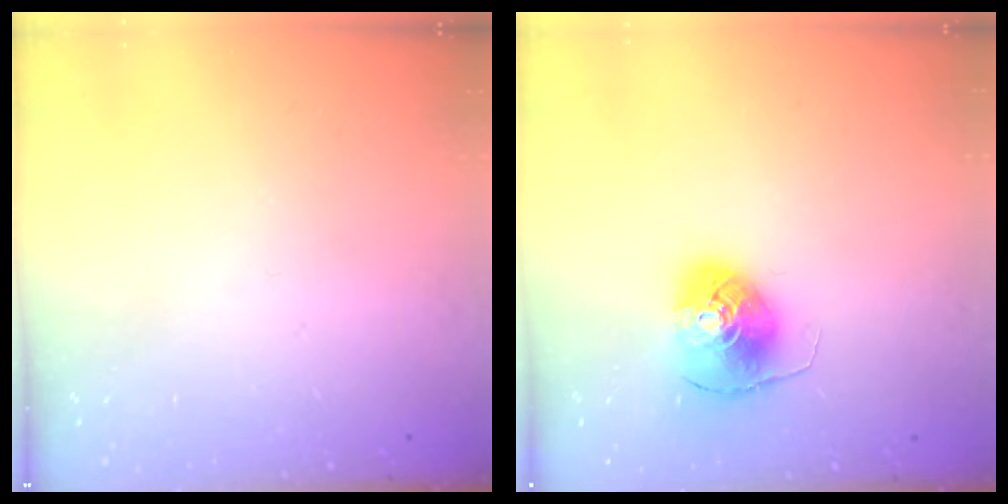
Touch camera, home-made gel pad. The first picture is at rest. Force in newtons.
{"total": 8.1, "press": 8.1, "slide": 0.6}